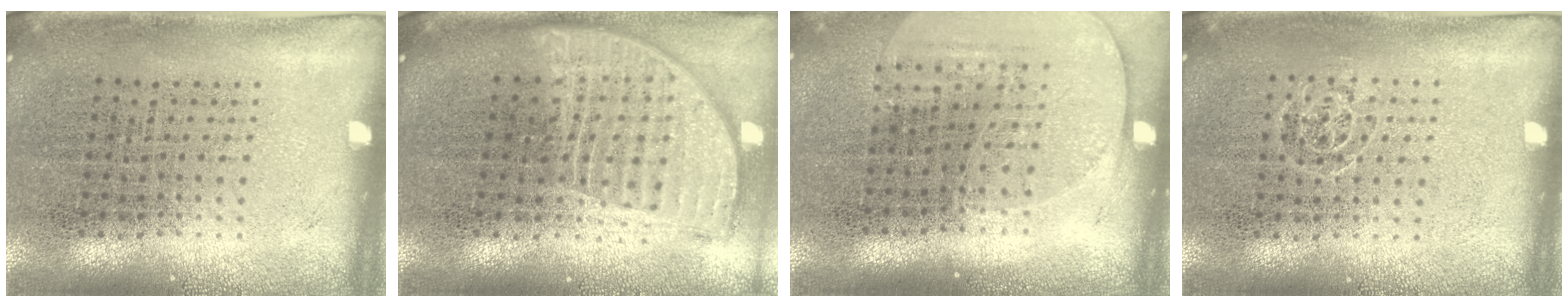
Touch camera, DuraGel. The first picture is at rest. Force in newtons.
{"total": 1.9, "press": 1.5, "slide": 1.2}
{"total": 1.5, "press": 1.4, "slide": 0.6}
{"total": 0.6, "press": 0.5, "slide": 0.3}